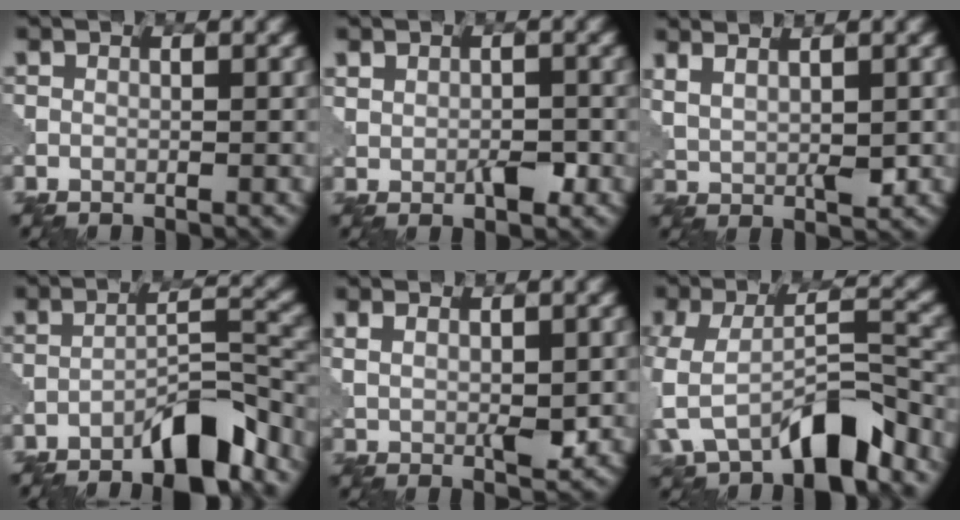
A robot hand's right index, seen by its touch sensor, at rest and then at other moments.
{"total": 2.8, "force": [-0.2, 1.8, 2.1], "torque": [-0.034, -0.001, -0.003]}
{"total": 3.3, "force": [1.7, 1.0, 2.6], "torque": [-0.057, -0.005, 0.041]}
{"total": 6.7, "force": [-5.1, 1.3, 4.1], "torque": [-0.057, 0.014, -0.084]}
{"total": 3.6, "force": [0.9, 1.5, 3.2], "torque": [-0.063, -0.001, 0.022]}
{"total": 8.5, "force": [-4.8, 3.5, 6.1], "torque": [-0.117, -0.001, -0.089]}